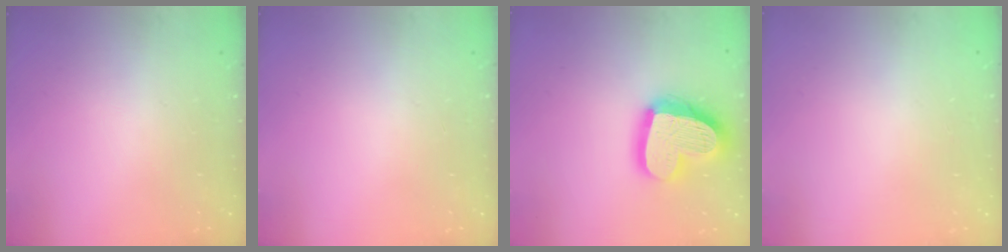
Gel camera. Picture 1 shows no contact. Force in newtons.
{"total": 0.0}
{"total": 21.6, "press": 21.5, "slide": 1.9}
{"total": 0.0}